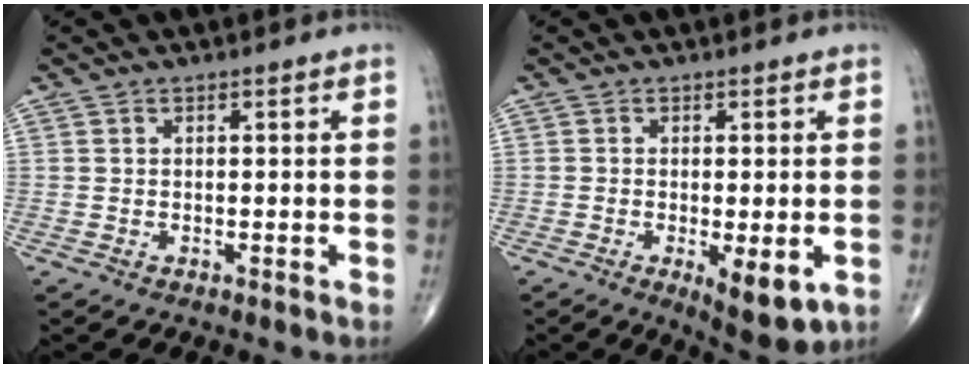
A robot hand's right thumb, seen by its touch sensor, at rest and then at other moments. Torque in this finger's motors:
{"motor_torque": [0.66, 1.00, 0.32, -0.45, 0.18]}